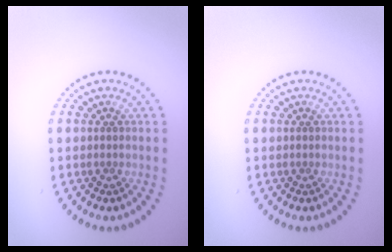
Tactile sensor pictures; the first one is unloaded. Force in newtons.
{"total": 0.0}